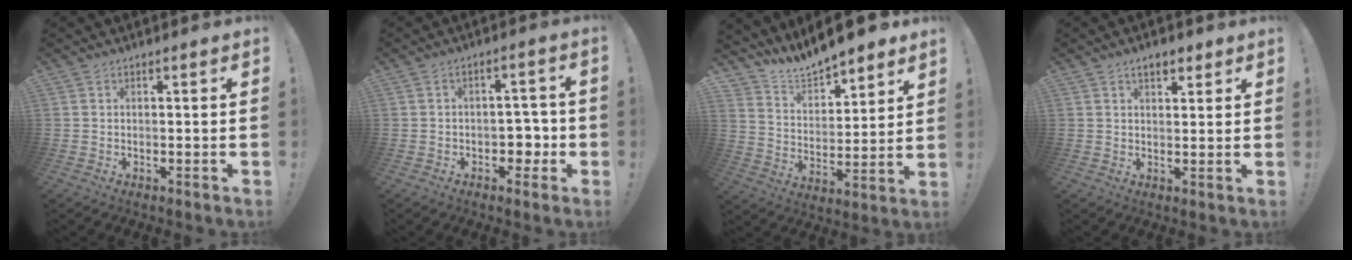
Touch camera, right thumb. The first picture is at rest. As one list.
[{"total": 5.6, "force": [-1.7, 4.5, 2.9], "torque": [-0.033, 0.014, -0.026]}, {"total": 10.8, "force": [10.5, 1.7, 1.9], "torque": [-0.060, -0.095, 0.188]}, {"total": 4.1, "force": [2.7, 2.2, 2.2], "torque": [-0.026, -0.009, 0.045]}]